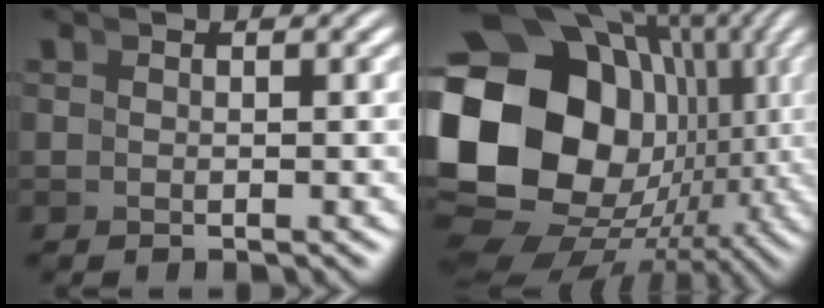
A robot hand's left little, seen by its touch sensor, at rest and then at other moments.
{"total": 25.1, "force": [-1.8, 17.4, 17.9], "torque": [-0.323, -0.062, -0.013]}